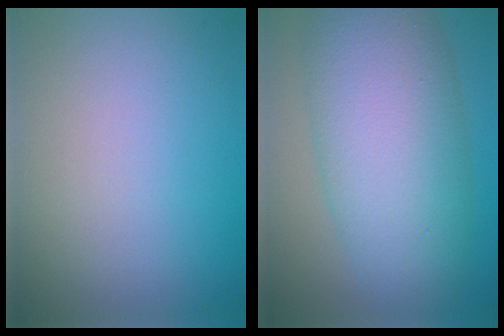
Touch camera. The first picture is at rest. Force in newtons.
{"total": 11.0, "press": 11.0, "slide": 0.0}